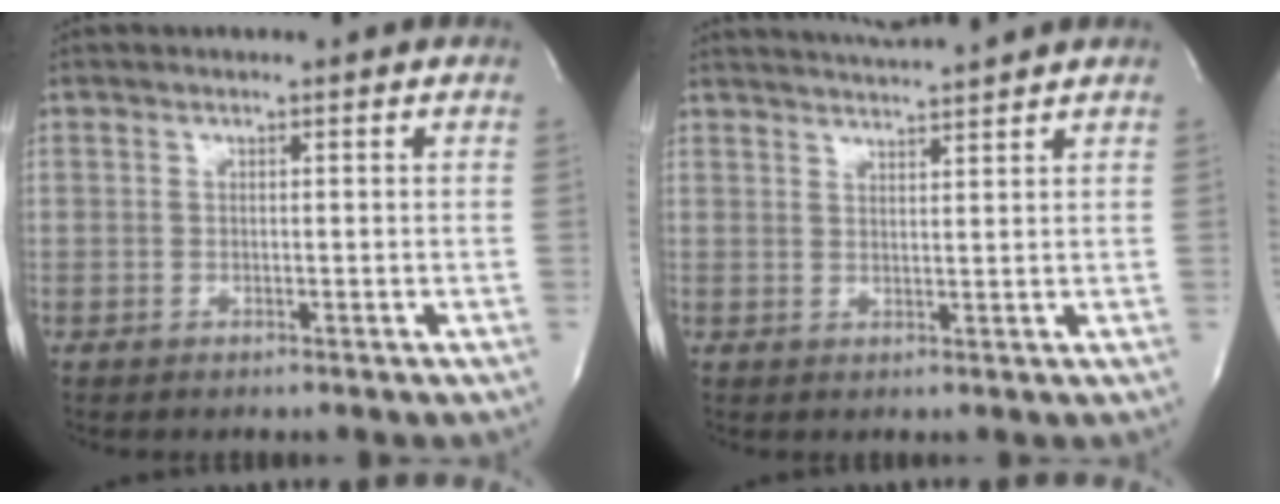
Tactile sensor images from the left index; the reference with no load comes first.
{"total": 6.0, "force": [5.7, -1.2, 1.6], "torque": [-0.032, 0.006, 0.088]}